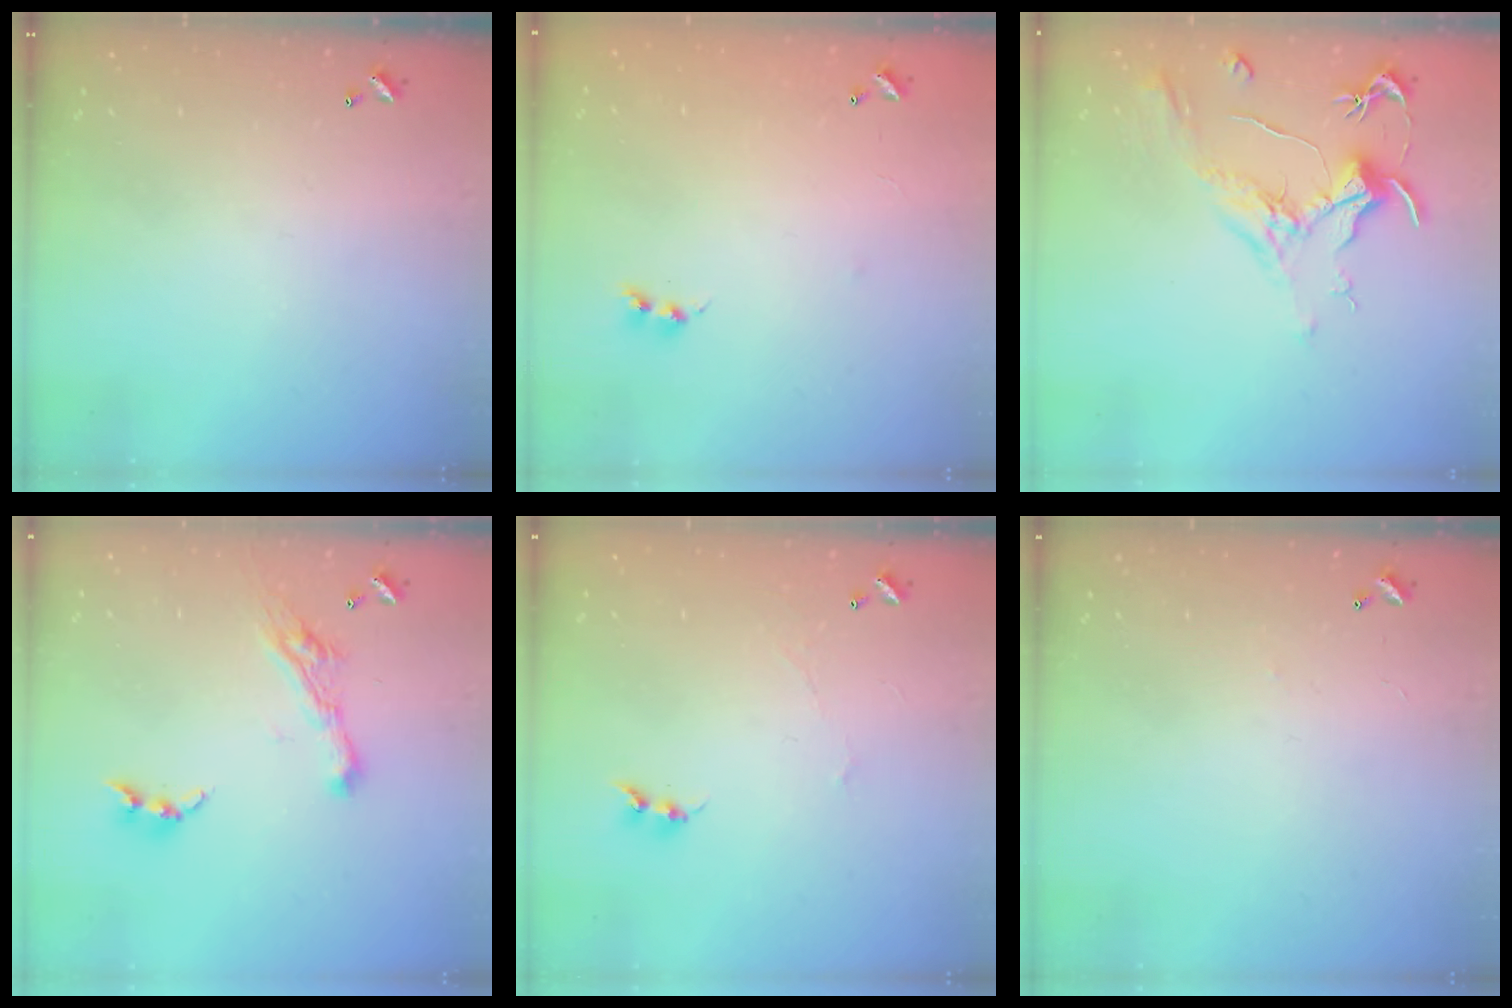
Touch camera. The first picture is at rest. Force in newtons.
{"total": 7.2, "press": 7.2, "slide": 0.7}
{"total": 2.1, "press": 2.0, "slide": 0.8}
{"total": 6.4, "press": 6.4, "slide": 0.8}
{"total": 0.6, "press": 0.3, "slide": 0.5}
{"total": 4.0, "press": 3.9, "slide": 0.3}